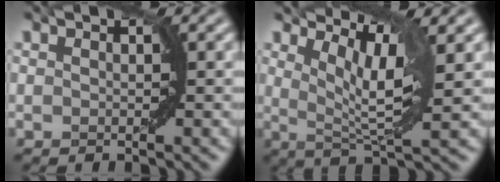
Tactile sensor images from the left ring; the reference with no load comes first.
{"total": 4.9, "force": [2.2, 1.1, 4.3], "torque": [-0.075, 0.004, 0.049]}